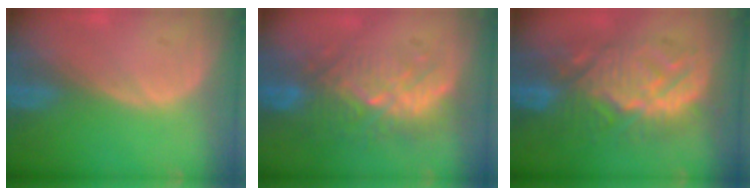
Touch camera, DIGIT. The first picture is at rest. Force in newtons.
{"total": 9.4, "press": 8.9, "slide": 2.8}
{"total": 11.0, "press": 10.9, "slide": 0.8}